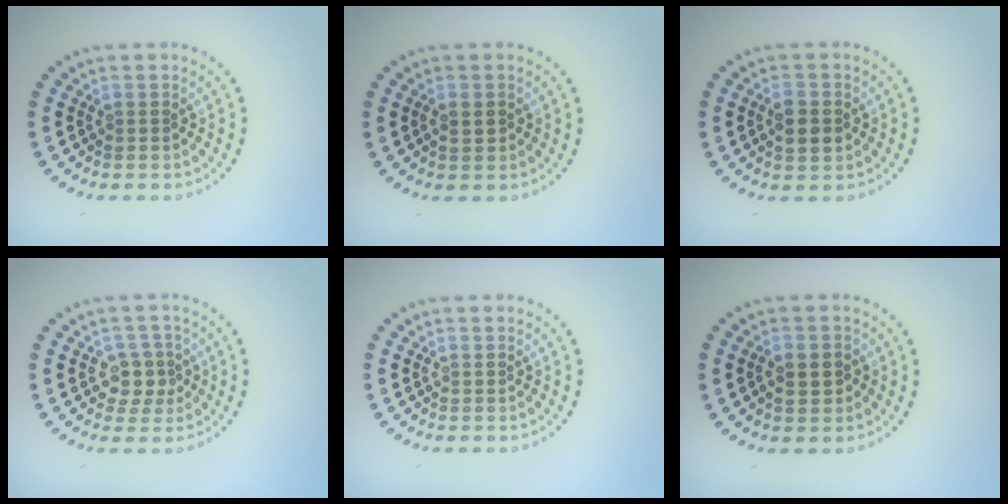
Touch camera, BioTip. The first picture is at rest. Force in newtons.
{"total": 1.0, "press": 0.9, "slide": 0.3}
{"total": 3.0, "press": 3.0, "slide": 0.1}
{"total": 2.5, "press": 2.2, "slide": 1.1}
{"total": 0.0}
{"total": 2.5, "press": 2.5, "slide": 0.2}